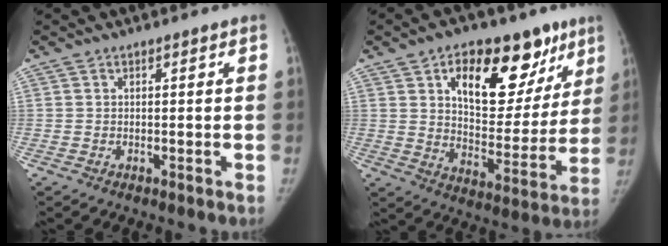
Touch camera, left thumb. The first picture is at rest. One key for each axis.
{"total": 22.2, "fx": 11.0, "fy": 12.2, "fz": 15.0, "tx": -0.153, "ty": -0.029, "tz": 0.166}